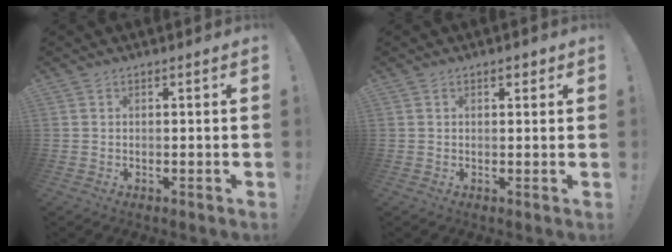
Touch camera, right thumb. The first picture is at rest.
{"total": 1.6, "force": [0.9, 1.0, 0.9], "torque": [-0.011, 0.000, 0.014]}